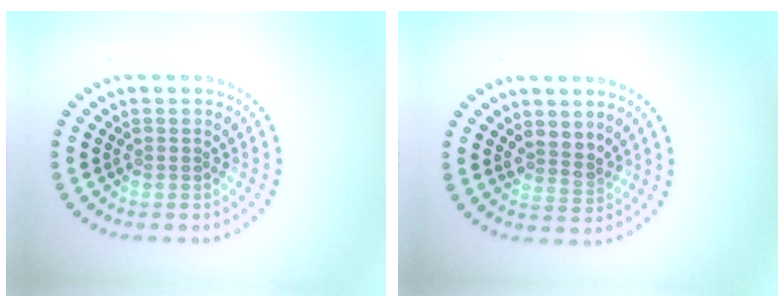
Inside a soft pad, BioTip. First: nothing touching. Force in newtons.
{"total": 2.0, "press": 1.4, "slide": 1.3}